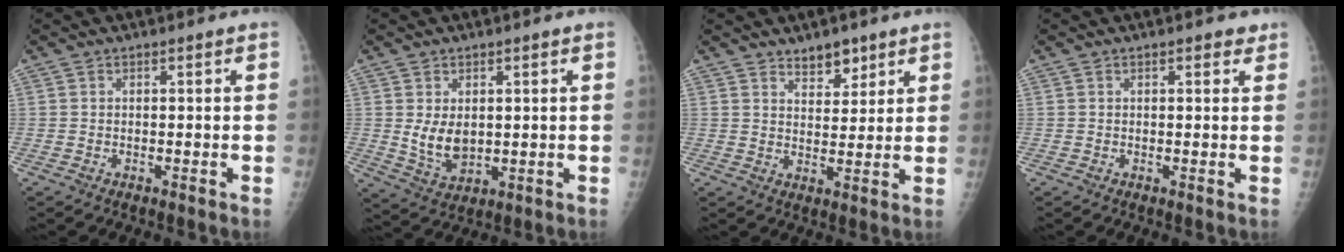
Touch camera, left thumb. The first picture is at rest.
{"total": 6.1, "force": [0.7, 4.0, 4.5], "torque": [-0.065, -0.017, 0.028]}
{"total": 4.7, "force": [3.4, 2.5, 2.1], "torque": [-0.008, -0.025, 0.055]}
{"total": 1.6, "force": [1.0, 0.9, 0.9], "torque": [0.000, -0.002, 0.007]}